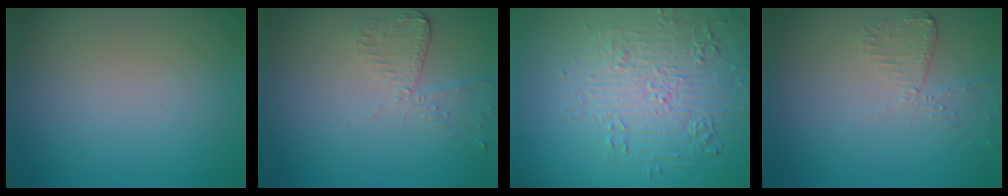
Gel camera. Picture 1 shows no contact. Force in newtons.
{"total": 2.6, "press": 2.3, "slide": 1.1}
{"total": 4.8, "press": 4.7, "slide": 1.1}
{"total": 2.0, "press": 2.0, "slide": 0.3}